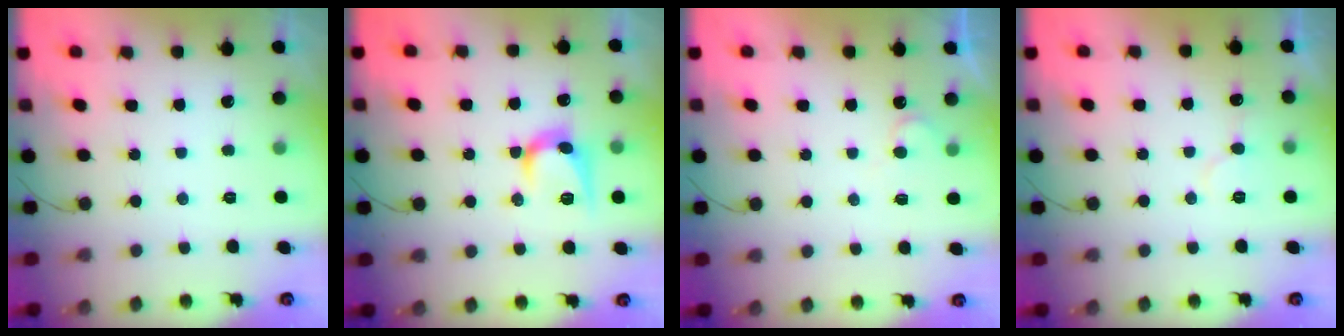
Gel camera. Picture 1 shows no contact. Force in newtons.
{"total": 10.1, "press": 10.0, "slide": 0.7}
{"total": 4.4, "press": 4.4, "slide": 0.3}
{"total": 5.1, "press": 5.1, "slide": 0.5}